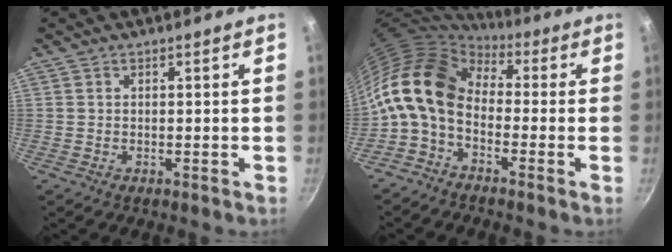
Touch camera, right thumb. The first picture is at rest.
{"total": 14.8, "force": [-0.9, 10.2, 10.6], "torque": [-0.193, 0.035, -0.041]}